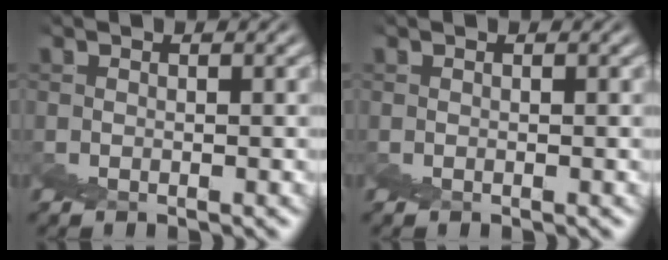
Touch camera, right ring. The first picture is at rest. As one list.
[{"total": 0.0}]